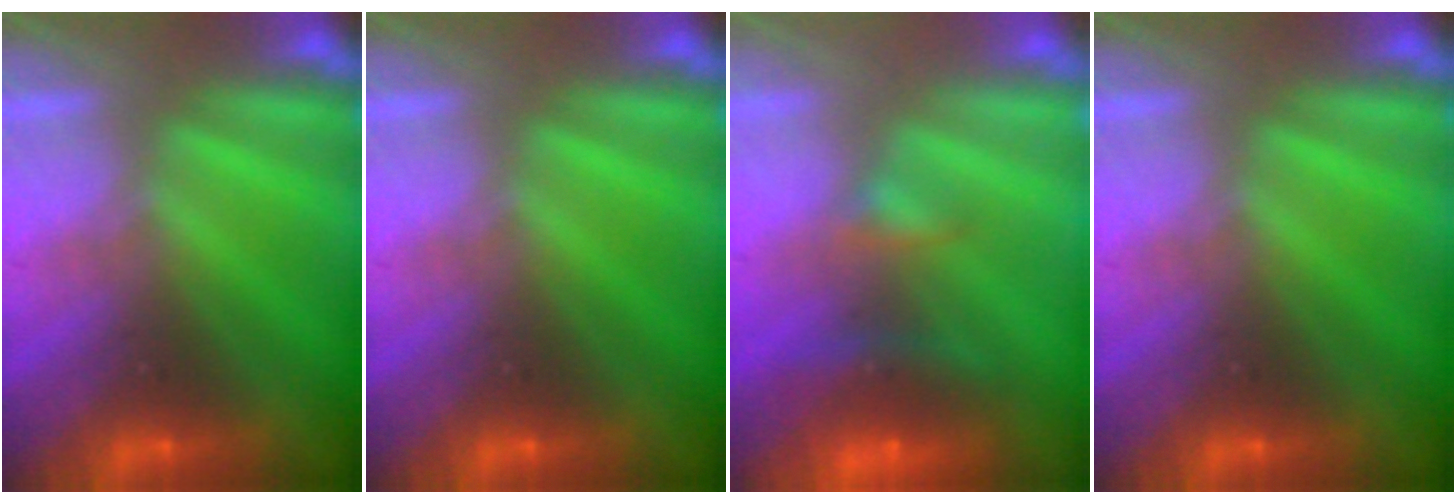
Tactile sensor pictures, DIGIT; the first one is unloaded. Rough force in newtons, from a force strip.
{"total": 0.0}
{"total": 6.5}
{"total": 0.0}